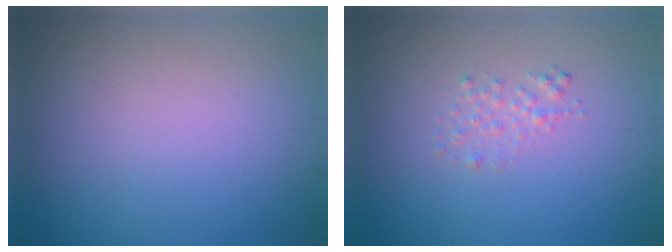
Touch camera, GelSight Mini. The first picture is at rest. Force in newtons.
{"total": 1.2, "press": 1.2, "slide": 0.0}